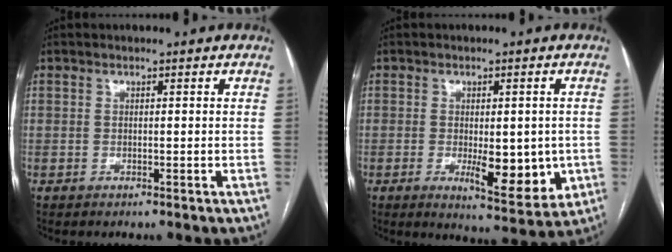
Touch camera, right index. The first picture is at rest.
{"total": 9.5, "force": [-1.8, 3.3, 8.7], "torque": [-0.112, -0.014, -0.016]}